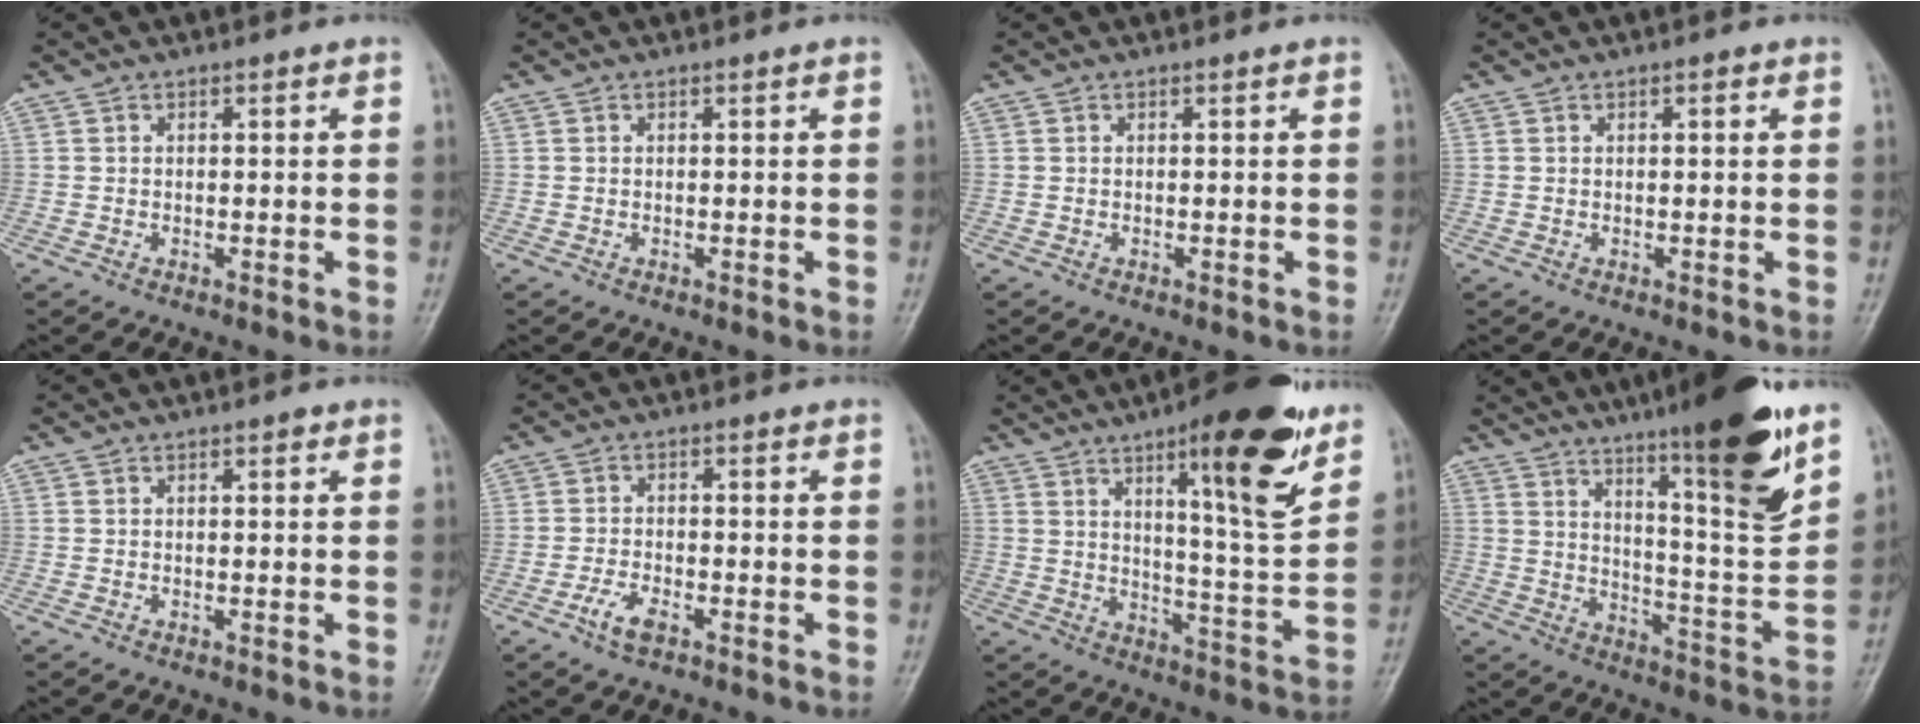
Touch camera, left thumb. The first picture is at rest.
{"total": 0.0}
{"total": 0.0}
{"total": 1.1, "force": [0.4, 0.4, 0.9], "torque": [-0.012, 0.002, 0.004]}
{"total": 0.8, "force": [0.4, 0.4, 0.6], "torque": [-0.007, 0.001, 0.003]}
{"total": 3.9, "force": [-2.2, 1.7, 2.7], "torque": [-0.058, 0.012, -0.043]}
{"total": 18.0, "force": [10.4, 4.0, 14.1], "torque": [-0.174, -0.060, 0.156]}
{"total": 19.6, "force": [12.6, 2.5, 14.8], "torque": [-0.190, -0.074, 0.196]}